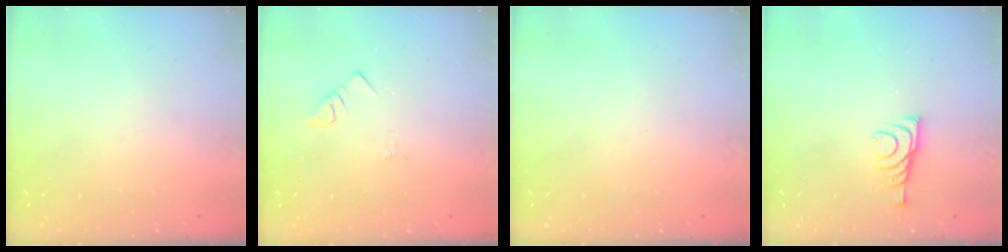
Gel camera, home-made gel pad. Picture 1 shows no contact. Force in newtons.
{"total": 2.1, "press": 2.1, "slide": 0.4}
{"total": 0.0}
{"total": 7.4, "press": 7.3, "slide": 0.5}